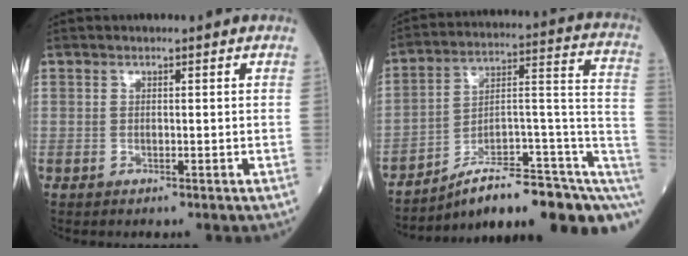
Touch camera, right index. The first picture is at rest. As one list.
[{"total": 18.4, "force": [-11.4, 4.5, 13.7], "torque": [-0.130, 0.072, -0.166]}]